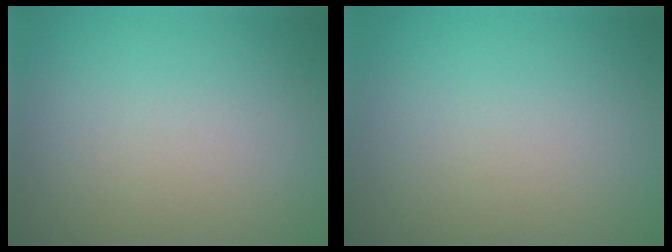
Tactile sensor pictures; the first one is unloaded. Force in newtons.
{"total": 0.0}